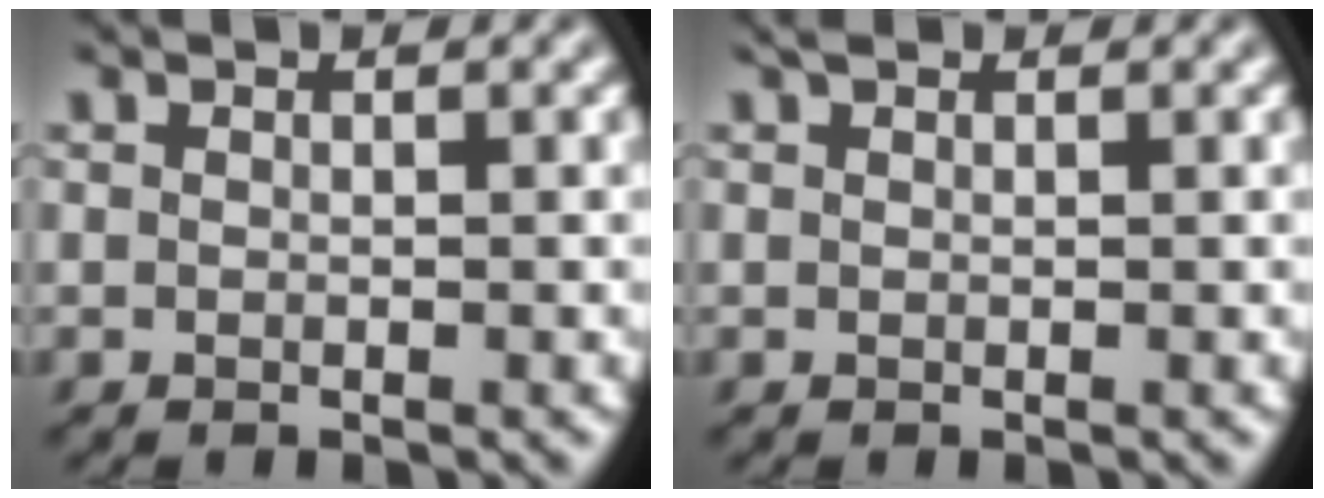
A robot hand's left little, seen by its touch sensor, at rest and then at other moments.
{"total": 0.9, "force": [0.7, 0.4, 0.4], "torque": [-0.012, 0.005, 0.013]}